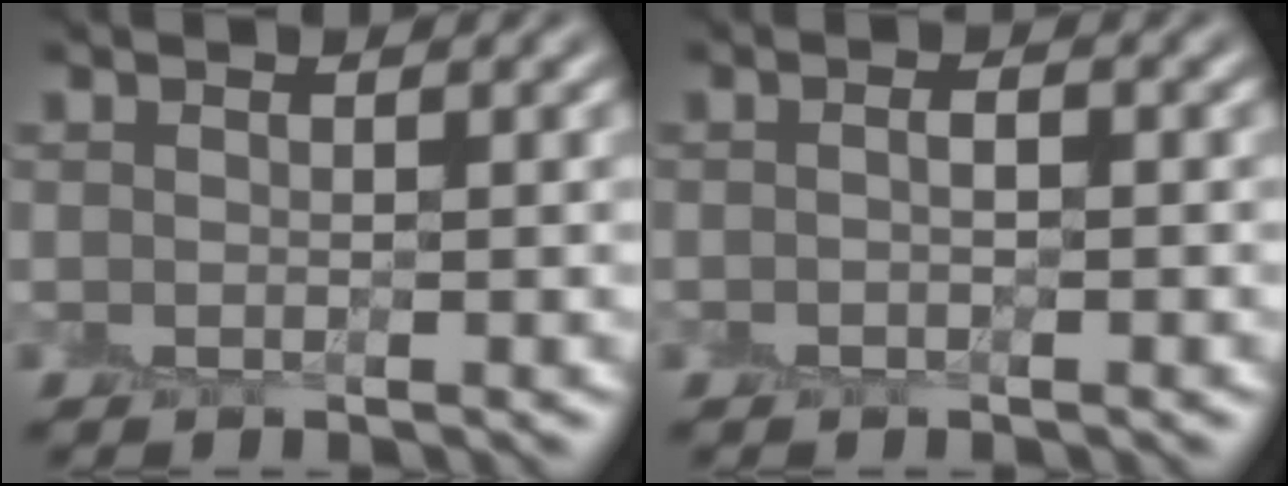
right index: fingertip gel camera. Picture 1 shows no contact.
{"total": 0.7, "force": [-0.3, 0.1, 0.6], "torque": [-0.014, 0.002, -0.008]}